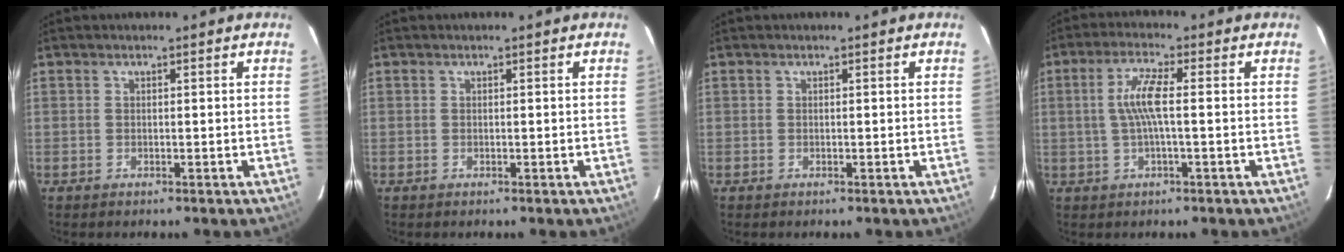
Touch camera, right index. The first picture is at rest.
{"total": 0.0}
{"total": 0.0}
{"total": 6.1, "force": [0.3, 0.2, 6.1], "torque": [-0.120, 0.002, 0.009]}